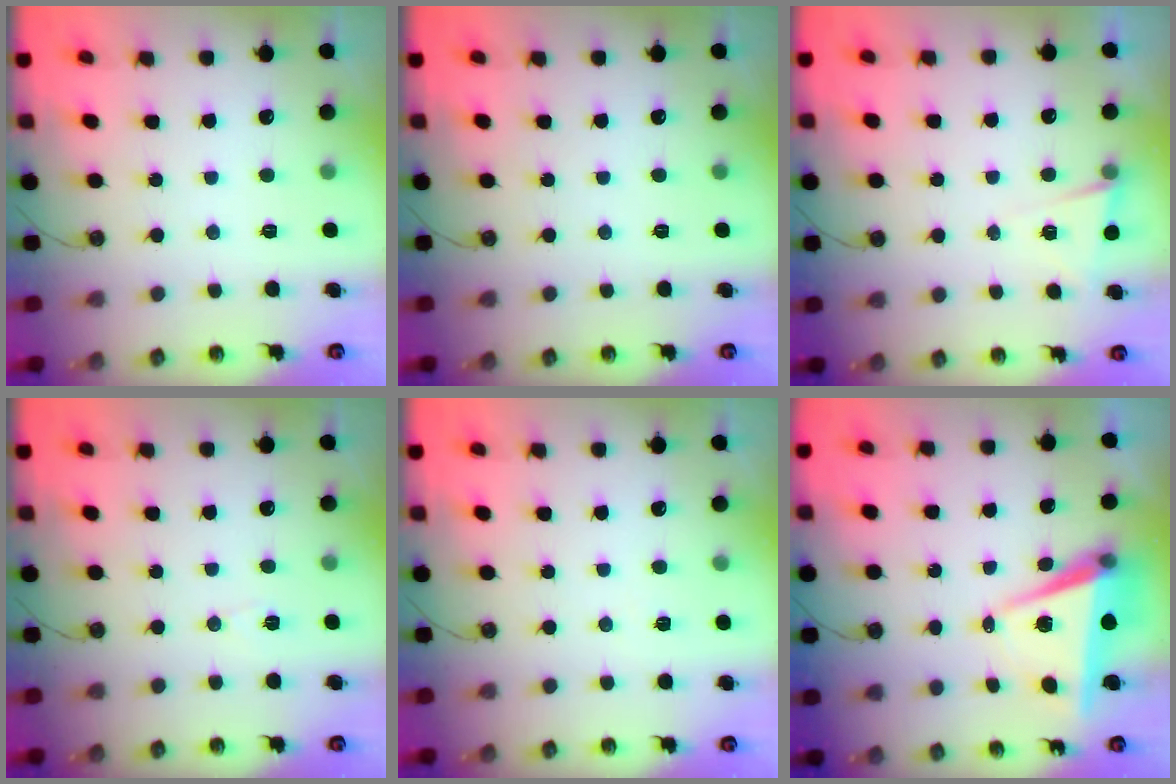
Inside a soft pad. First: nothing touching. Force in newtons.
{"total": 0.0}
{"total": 4.4, "press": 4.1, "slide": 1.7}
{"total": 5.1, "press": 4.9, "slide": 1.6}
{"total": 5.4, "press": 3.6, "slide": 4.0}
{"total": 7.0, "press": 5.4, "slide": 4.4}